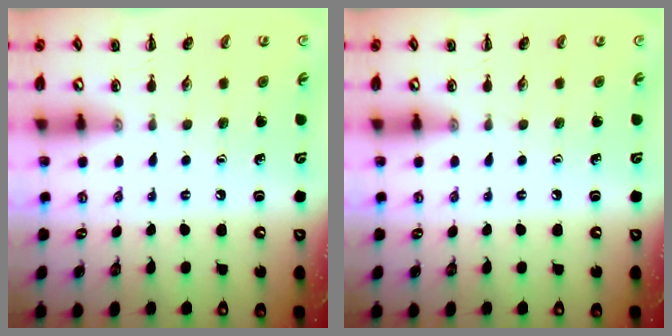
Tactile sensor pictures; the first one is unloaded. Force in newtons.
{"total": 0.0}